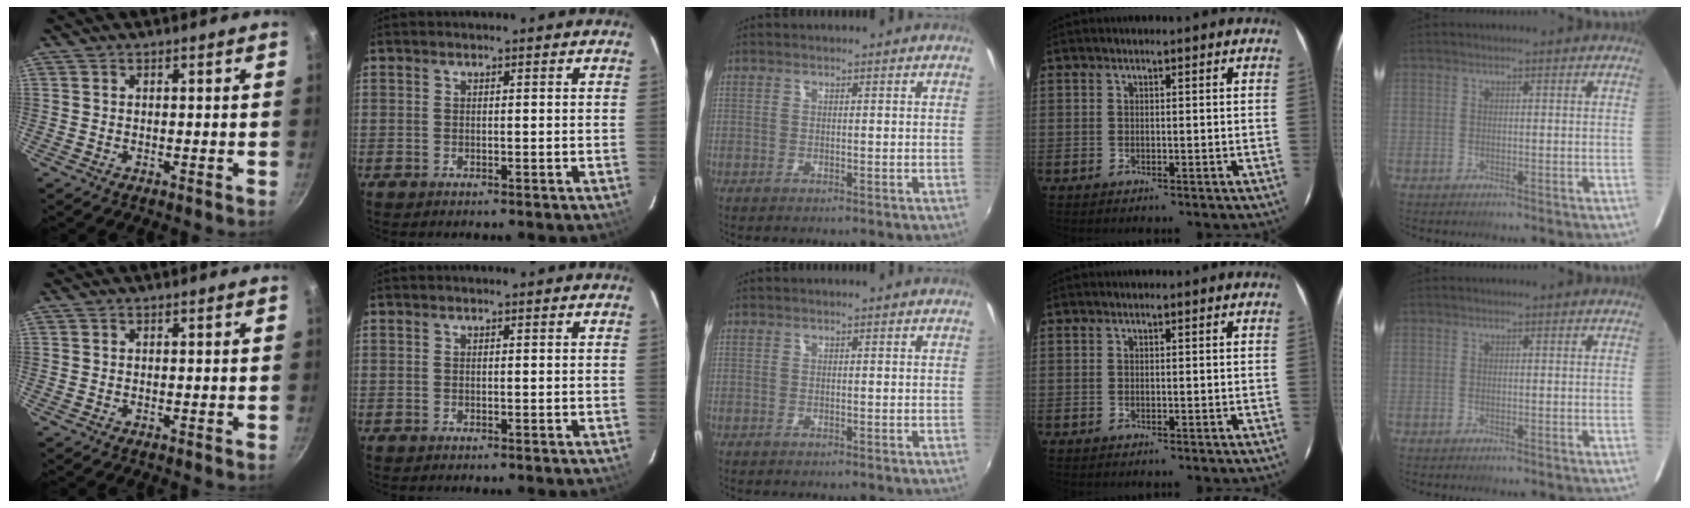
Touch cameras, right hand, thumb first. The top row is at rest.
{}